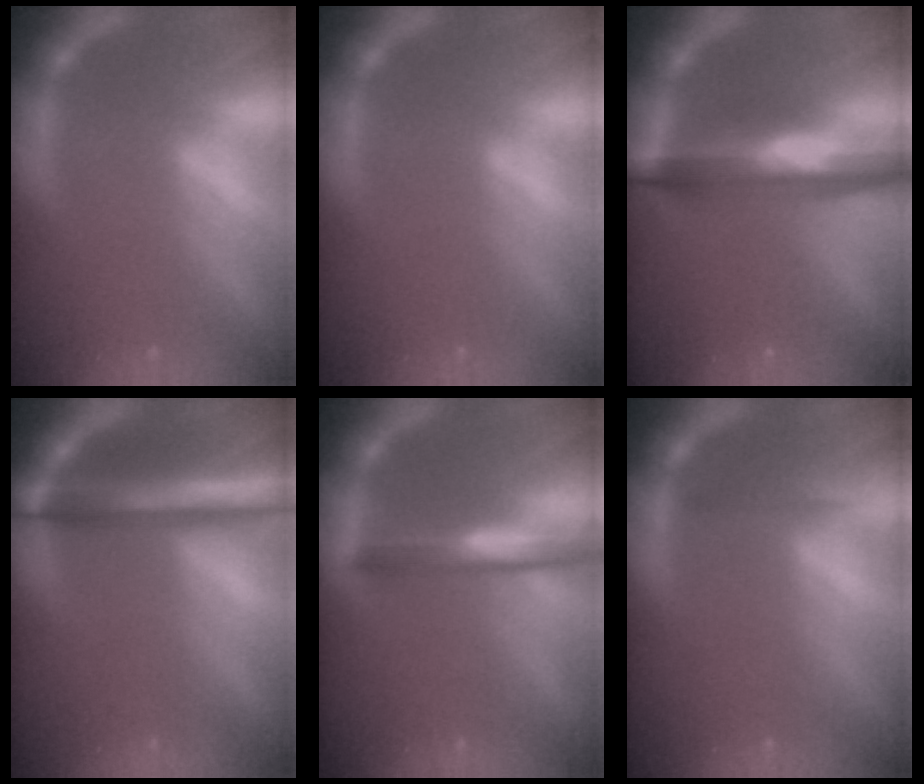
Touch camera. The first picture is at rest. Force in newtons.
{"total": 0.0}
{"total": 7.1}
{"total": 6.5}
{"total": 3.5}
{"total": 1.4}